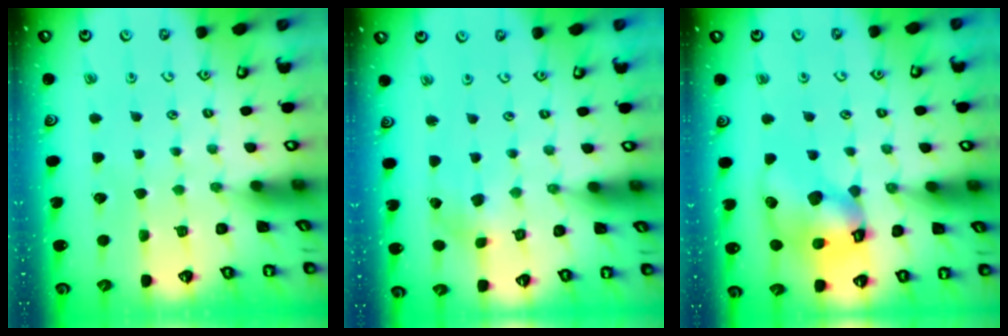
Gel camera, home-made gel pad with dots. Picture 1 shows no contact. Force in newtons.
{"total": 2.2, "press": 2.1, "slide": 0.6}
{"total": 15.0, "press": 14.9, "slide": 2.2}